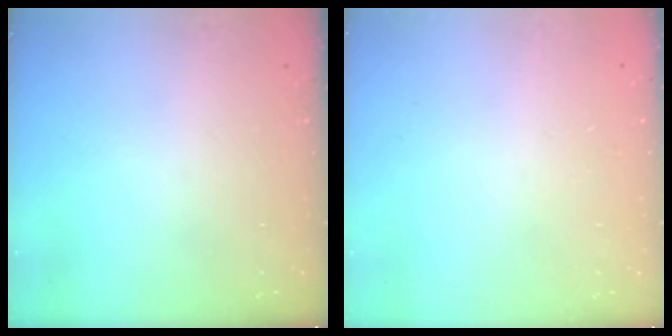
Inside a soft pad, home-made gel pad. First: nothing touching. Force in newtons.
{"total": 2.4, "press": 2.4, "slide": 0.2}